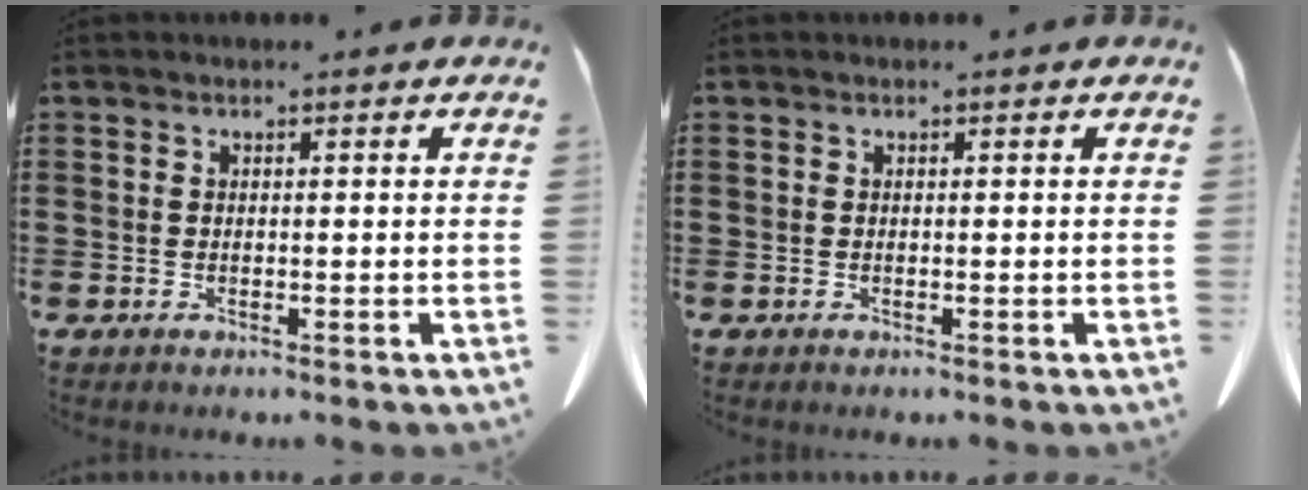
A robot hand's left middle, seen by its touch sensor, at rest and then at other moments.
{"total": 0.0}